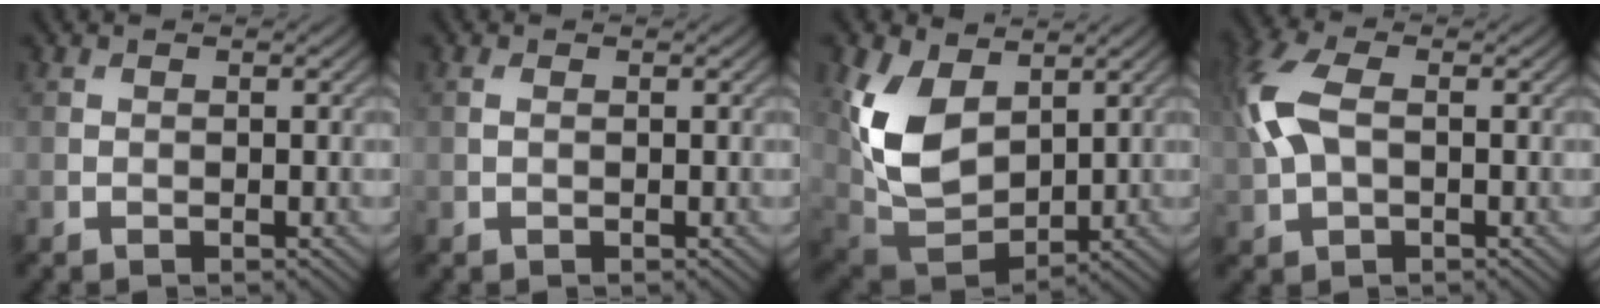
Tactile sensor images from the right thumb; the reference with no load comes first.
{"total": 0.7, "force": [0.2, 0.4, 0.6], "torque": [-0.017, 0.003, 0.002]}
{"total": 12.1, "force": [3.9, 7.7, 8.5], "torque": [-0.215, -0.004, 0.080]}
{"total": 8.1, "force": [0.9, 4.6, 6.6], "torque": [-0.192, 0.015, 0.011]}